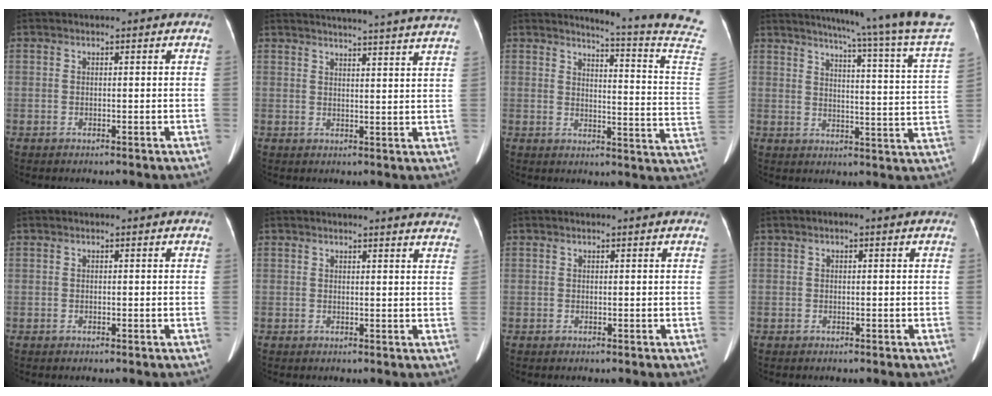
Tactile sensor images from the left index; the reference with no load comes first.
{"total": 21.9, "force": [20.7, -0.6, 7.1], "torque": [-0.101, -0.043, 0.243]}
{"total": 15.9, "force": [14.9, -2.7, 4.8], "torque": [-0.073, -0.136, 0.152]}
{"total": 22.2, "force": [18.7, -1.9, 11.9], "torque": [-0.173, -0.064, 0.222]}
{"total": 0.0}
{"total": 10.7, "force": [10.4, 0.8, 2.5], "torque": [-0.009, -0.036, 0.087]}
{"total": 0.0}
{"total": 0.5, "force": [0.0, 0.4, 0.3], "torque": [-0.001, 0.004, -0.005]}